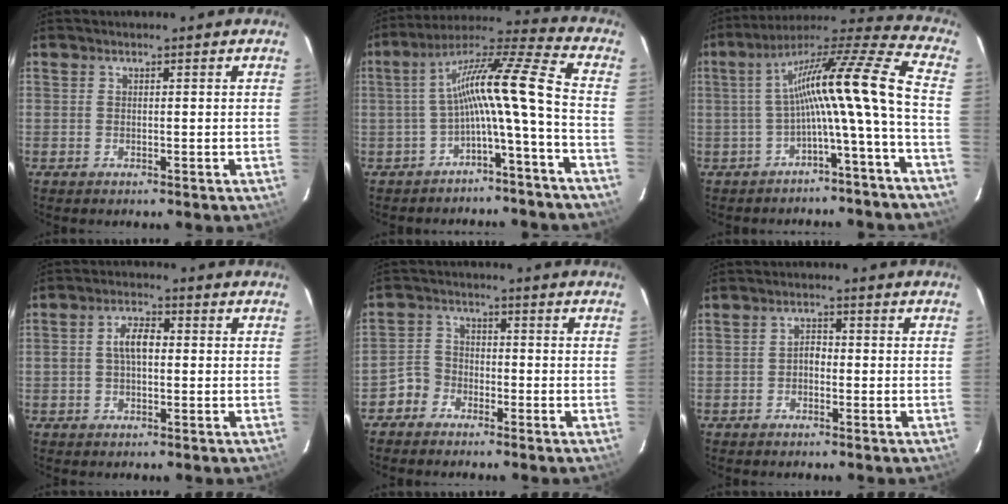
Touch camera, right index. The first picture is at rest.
{"total": 12.6, "force": [-3.5, -0.7, 12.1], "torque": [-0.217, 0.016, -0.066]}
{"total": 15.5, "force": [-3.4, -0.7, 15.1], "torque": [-0.247, 0.006, -0.067]}
{"total": 4.7, "force": [0.1, 2.4, 4.0], "torque": [-0.076, 0.014, 0.002]}
{"total": 4.1, "force": [-2.8, 3.0, 0.3], "torque": [-0.006, 0.019, -0.059]}
{"total": 1.8, "force": [-0.8, 1.2, 1.1], "torque": [-0.020, 0.009, -0.017]}